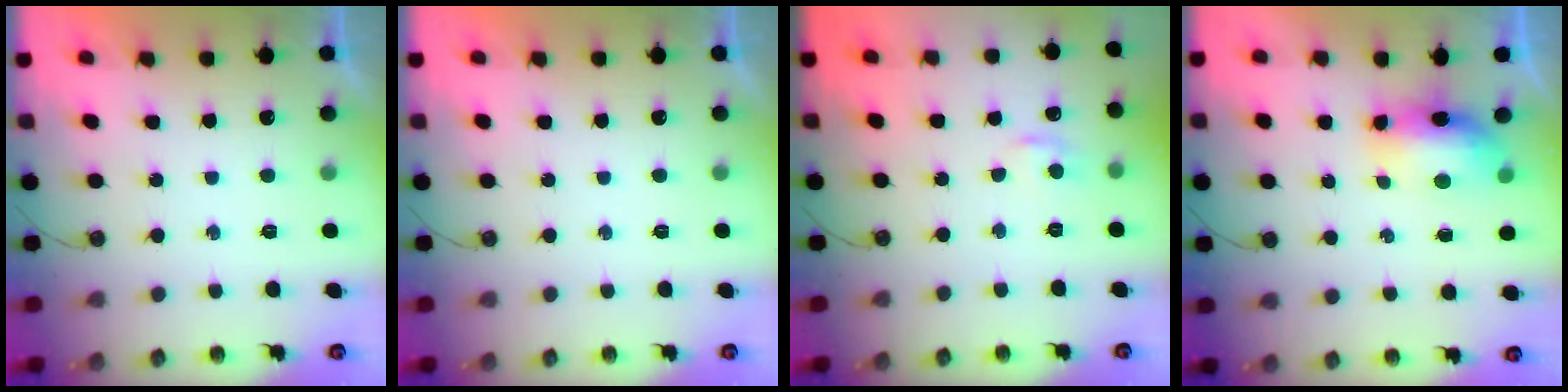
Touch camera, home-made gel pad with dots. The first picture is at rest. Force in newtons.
{"total": 0.0}
{"total": 5.4, "press": 5.4, "slide": 0.8}
{"total": 10.0, "press": 9.0, "slide": 4.2}